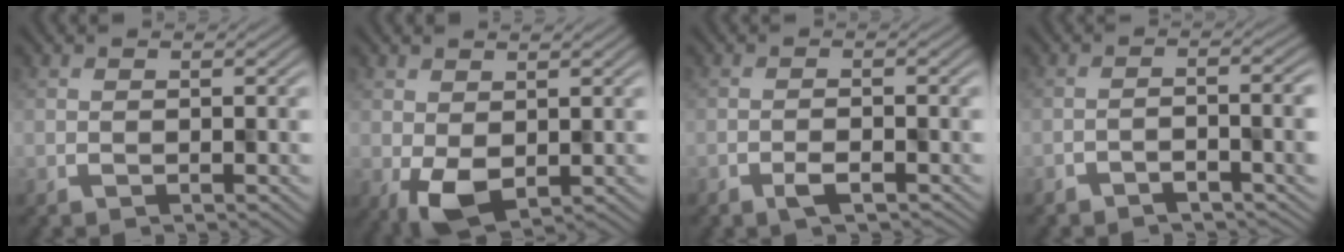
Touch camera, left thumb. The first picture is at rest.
{"total": 4.9, "force": [-1.2, 3.1, 3.6], "torque": [-0.079, -0.023, -0.008]}
{"total": 1.4, "force": [-1.2, 0.4, 0.7], "torque": [-0.022, -0.004, -0.014]}
{"total": 2.4, "force": [-1.8, 0.3, 1.4], "torque": [-0.016, 0.004, -0.033]}